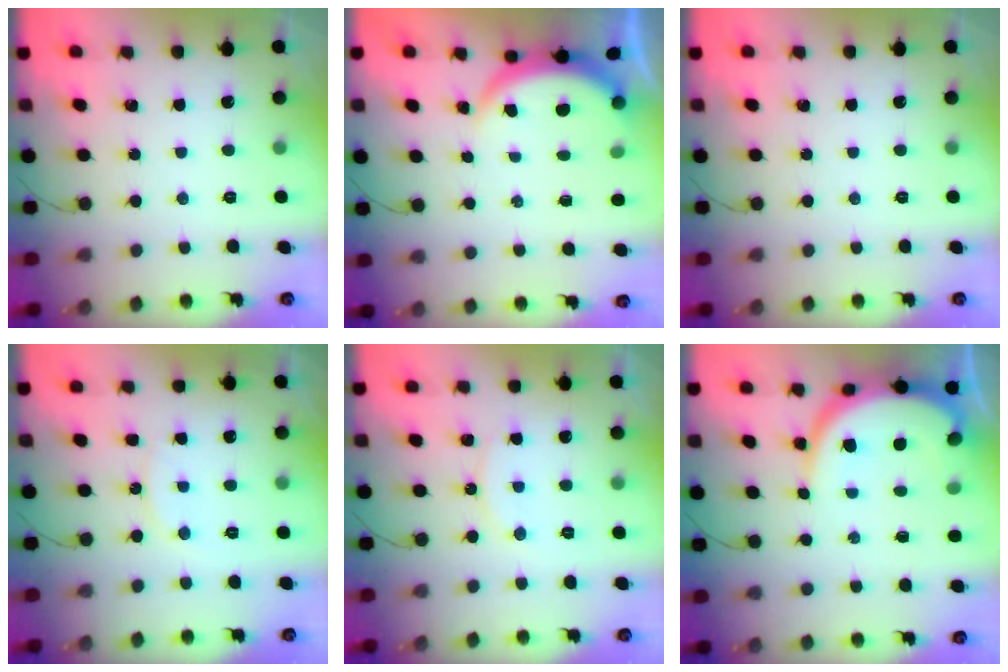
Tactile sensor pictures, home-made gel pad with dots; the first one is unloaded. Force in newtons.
{"total": 3.9, "press": 3.9, "slide": 0.3}
{"total": 0.0}
{"total": 8.9, "press": 8.9, "slide": 0.5}
{"total": 7.9, "press": 7.9, "slide": 0.4}
{"total": 10.9, "press": 10.8, "slide": 1.2}